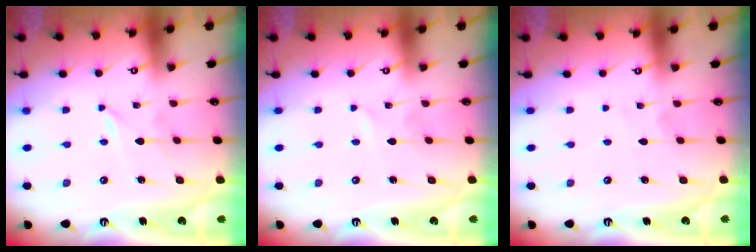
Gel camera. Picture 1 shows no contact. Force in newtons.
{"total": 0.0}
{"total": 1.7, "press": 1.7, "slide": 0.2}